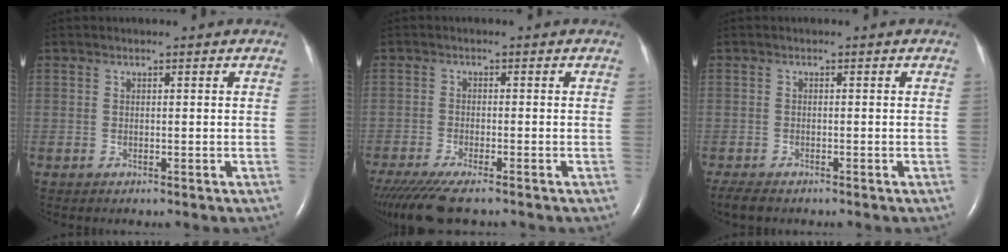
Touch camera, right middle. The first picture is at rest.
{"total": 10.6, "force": [-8.5, 1.8, 6.2], "torque": [-0.106, -0.025, -0.139]}
{"total": 2.9, "force": [-2.3, 0.9, 1.4], "torque": [-0.032, -0.009, -0.035]}